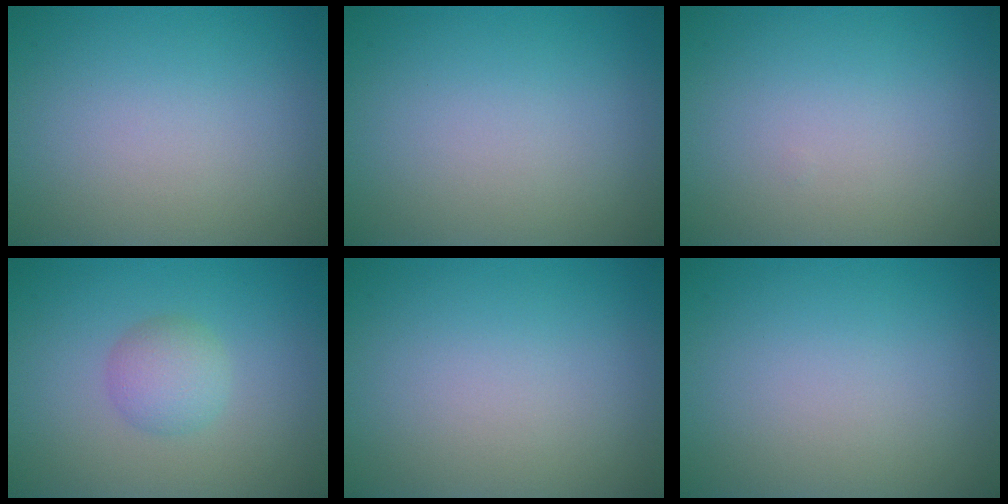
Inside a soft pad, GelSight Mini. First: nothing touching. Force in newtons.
{"total": 0.0}
{"total": 0.0}
{"total": 2.4, "press": 2.4, "slide": 0.1}
{"total": 0.0}
{"total": 0.0}